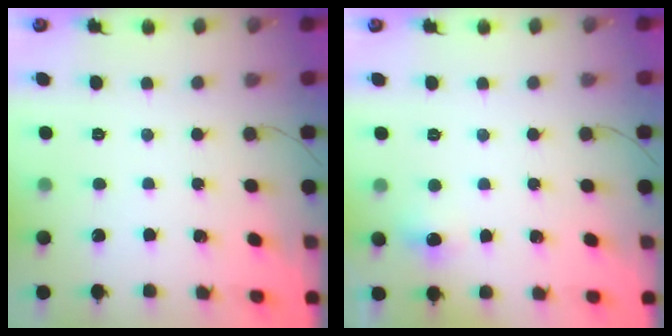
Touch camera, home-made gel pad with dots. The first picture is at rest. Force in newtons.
{"total": 5.8, "press": 4.8, "slide": 3.1}